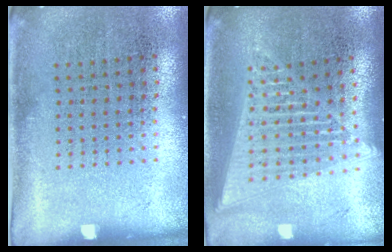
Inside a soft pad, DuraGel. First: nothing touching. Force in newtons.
{"total": 1.9, "press": 1.6, "slide": 1.0}